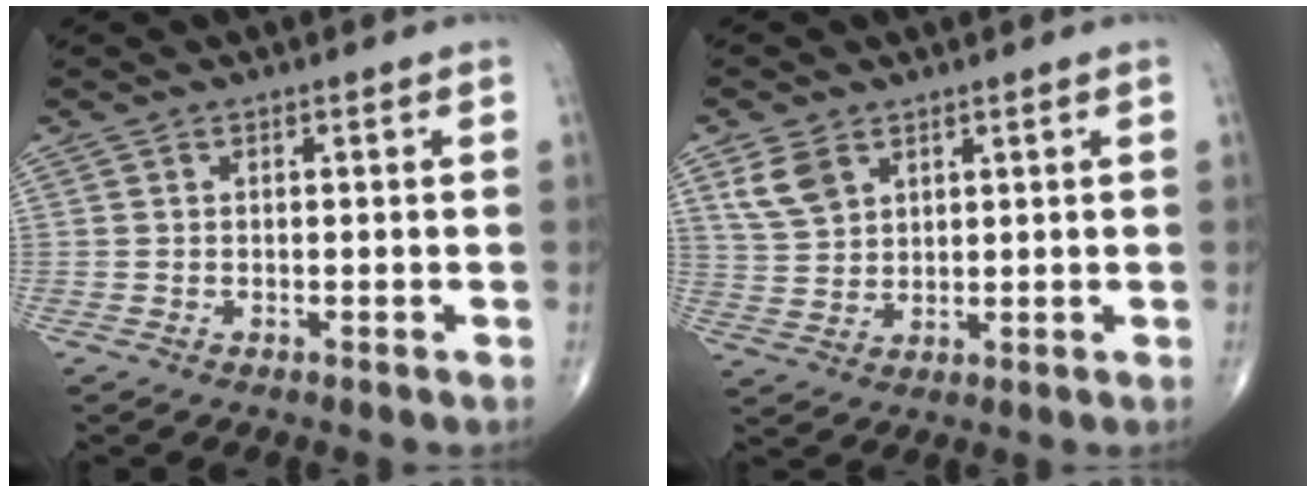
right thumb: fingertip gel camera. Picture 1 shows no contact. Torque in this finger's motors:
{"motor_torque": [-0.55, 0.65, 0.46, 0.31, 0.05]}